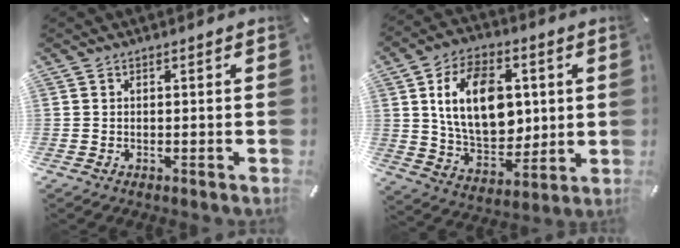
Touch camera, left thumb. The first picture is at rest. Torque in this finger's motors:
{"motor_torque": [2.46, 2.55, 1.48, -1.29, 0.45]}